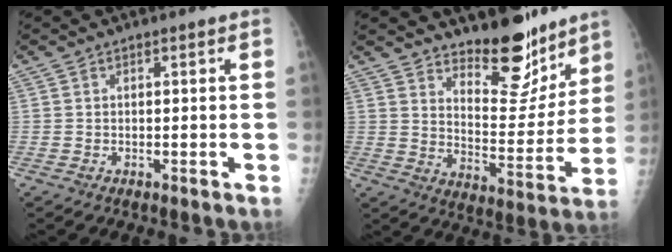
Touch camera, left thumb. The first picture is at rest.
{"total": 14.0, "force": [11.2, 5.3, 6.5], "torque": [-0.045, -0.099, 0.180]}